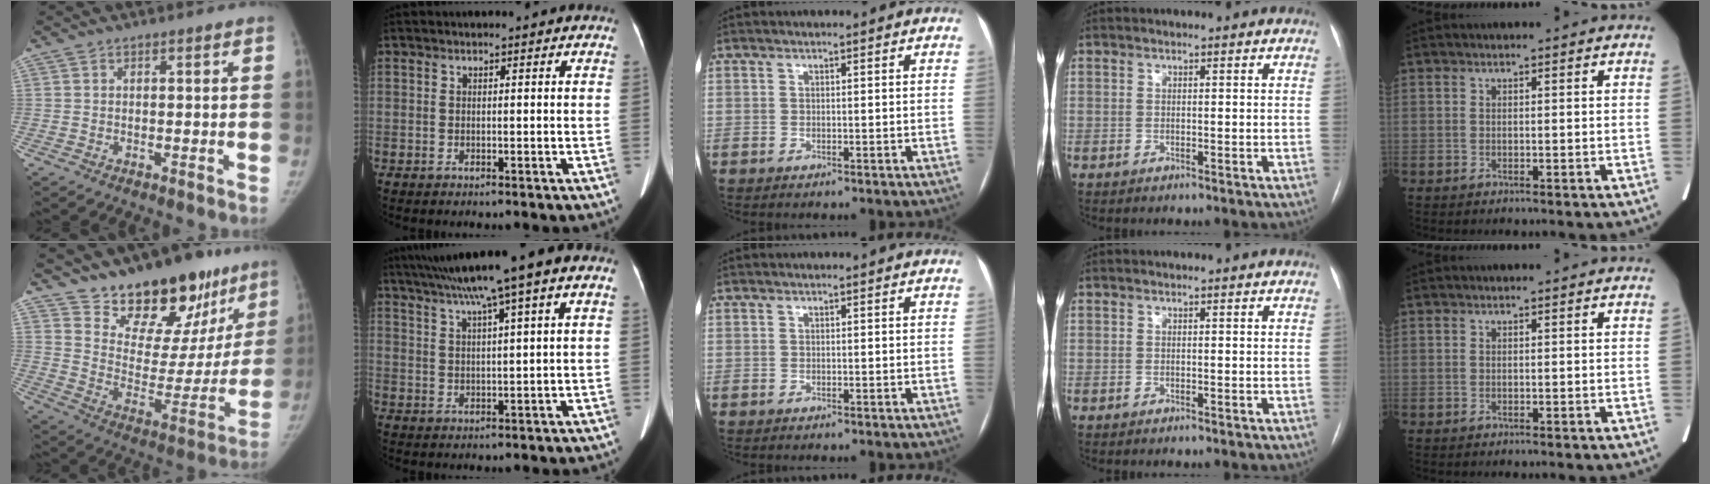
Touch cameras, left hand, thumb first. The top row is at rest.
{"thumb": {"total": 23.6, "force": [17.5, 11.4, 11.1], "torque": [-0.113, -0.111, 0.263]}, "index": {"total": 12.8, "force": [7.4, 0.7, 10.4], "torque": [-0.166, 0.048, 0.110]}}